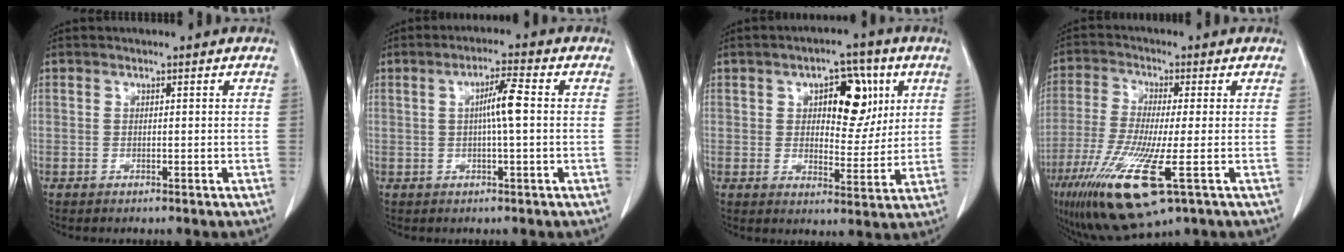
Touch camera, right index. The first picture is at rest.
{"total": 4.5, "force": [0.2, 0.3, 4.5], "torque": [-0.078, 0.010, 0.003]}
{"total": 9.5, "force": [3.2, 4.7, 7.6], "torque": [-0.097, 0.019, 0.048]}
{"total": 14.8, "force": [-6.3, 1.9, 13.2], "torque": [-0.276, -0.045, -0.112]}